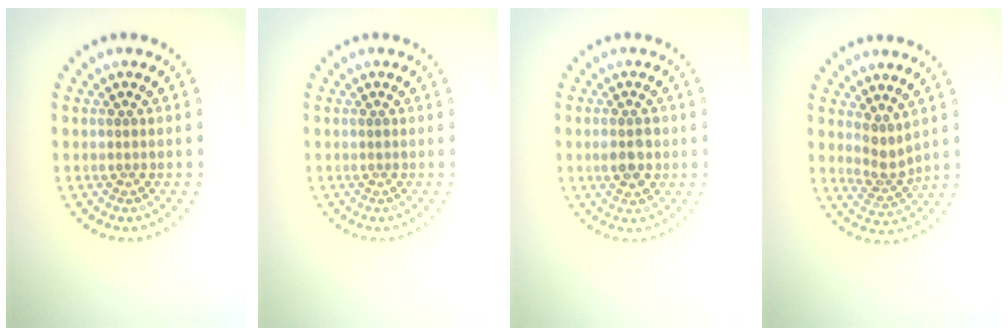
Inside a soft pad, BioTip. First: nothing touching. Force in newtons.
{"total": 0.0}
{"total": 2.8, "press": 2.8, "slide": 0.1}
{"total": 2.2, "press": 1.6, "slide": 1.4}